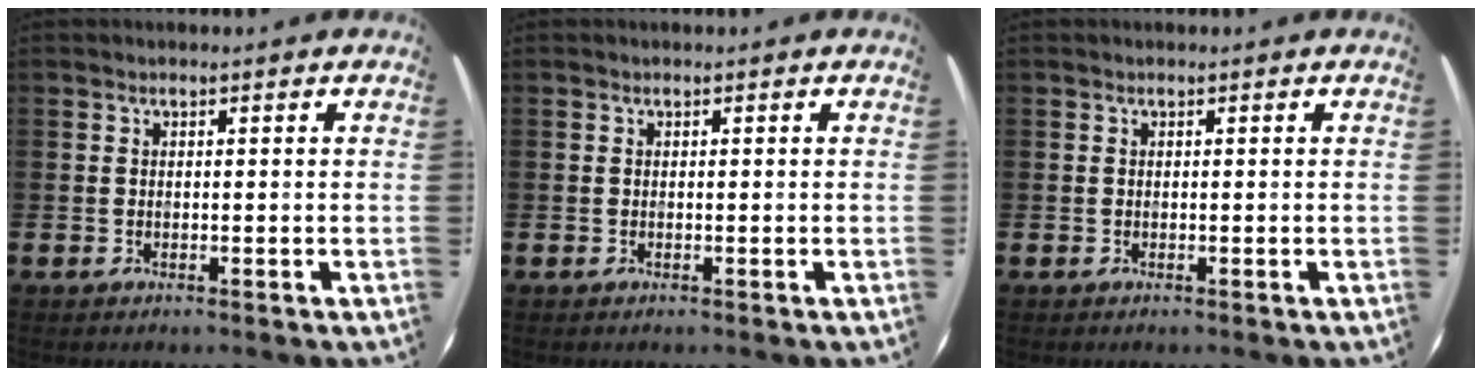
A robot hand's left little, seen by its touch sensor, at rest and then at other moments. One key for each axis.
{"total": 0.0}
{"total": 0.0}